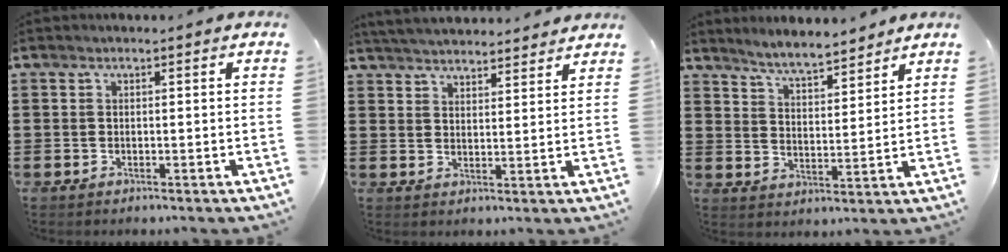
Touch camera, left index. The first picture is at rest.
{"total": 4.2, "force": [4.1, 0.2, 0.5], "torque": [-0.023, -0.014, 0.075]}
{"total": 5.2, "force": [5.1, 0.1, 1.1], "torque": [-0.041, -0.023, 0.090]}